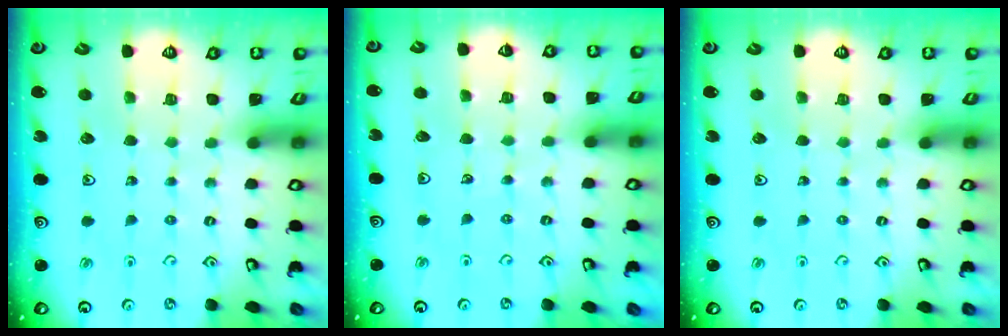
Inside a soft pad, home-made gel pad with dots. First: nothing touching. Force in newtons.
{"total": 3.8, "press": 3.7, "slide": 0.9}
{"total": 0.0}